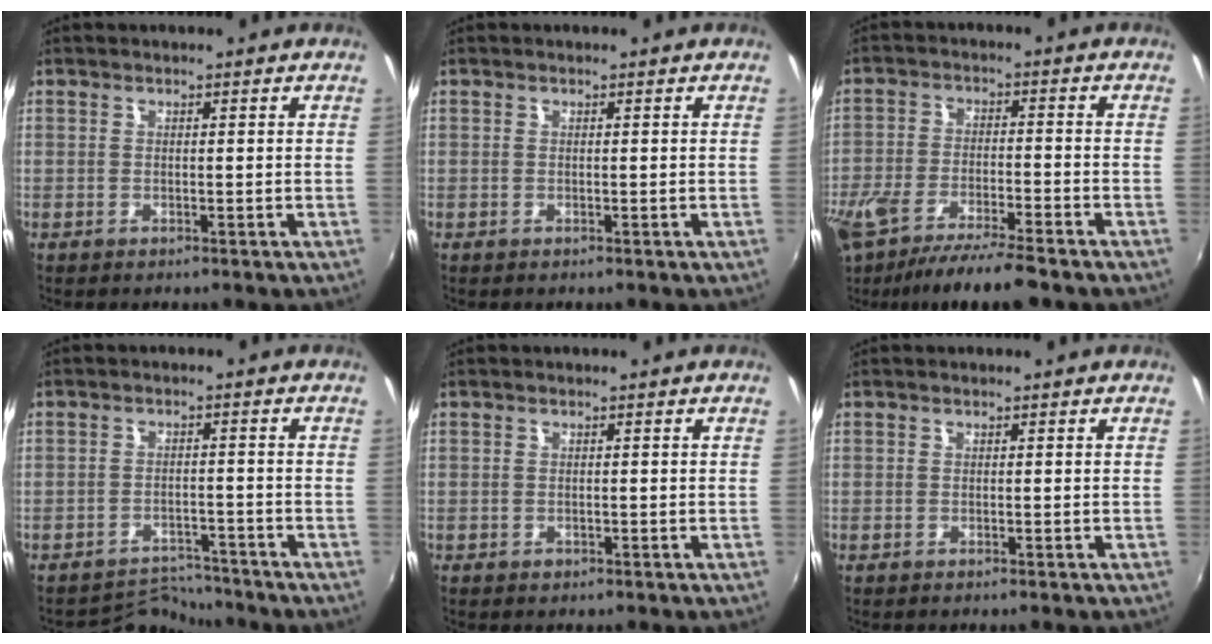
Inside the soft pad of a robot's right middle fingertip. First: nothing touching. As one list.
[{"total": 0.0}, {"total": 14.0, "force": [-10.9, 2.5, 8.3], "torque": [-0.177, -0.039, -0.186]}, {"total": 4.7, "force": [-4.5, 0.6, -1.2], "torque": [0.010, 0.012, -0.073]}, {"total": 0.6, "force": [-0.4, 0.5, 0.1], "torque": [-0.001, -0.003, -0.006]}, {"total": 0.0}]